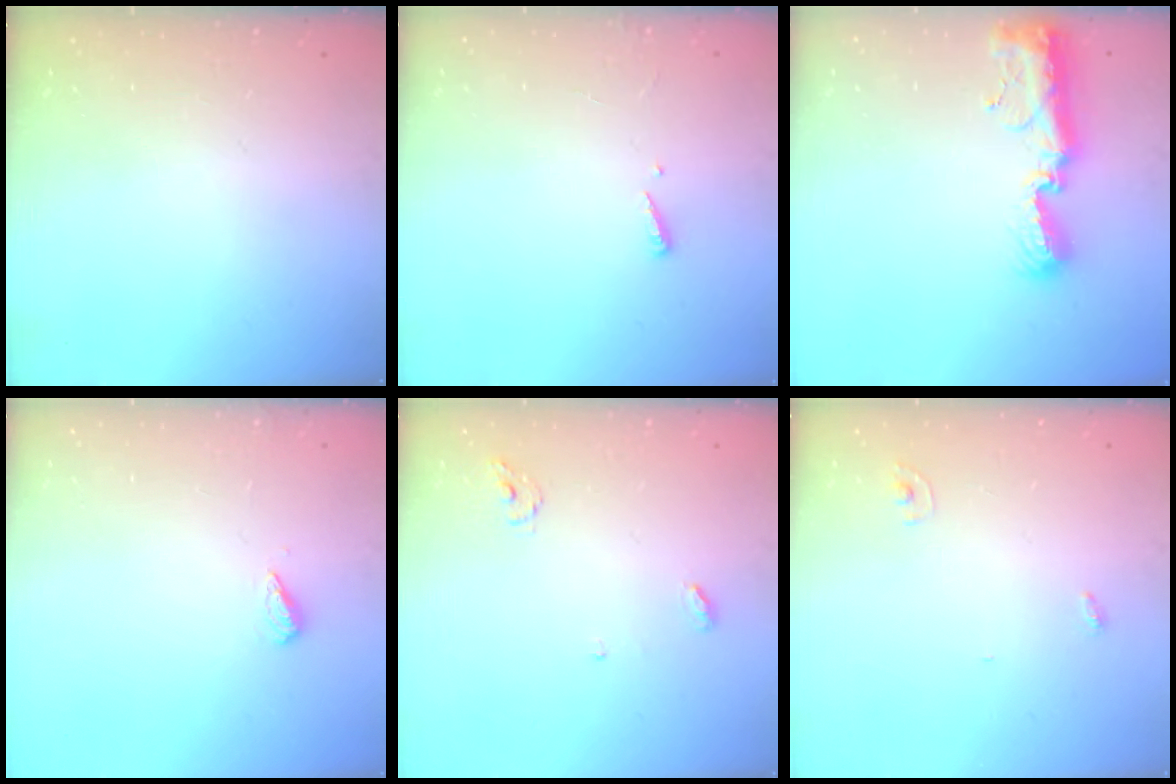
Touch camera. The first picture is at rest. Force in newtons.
{"total": 2.4, "press": 2.4, "slide": 0.2}
{"total": 11.5, "press": 11.4, "slide": 0.9}
{"total": 2.7, "press": 2.6, "slide": 0.4}
{"total": 3.5, "press": 3.5, "slide": 0.3}
{"total": 2.8, "press": 2.8, "slide": 0.1}